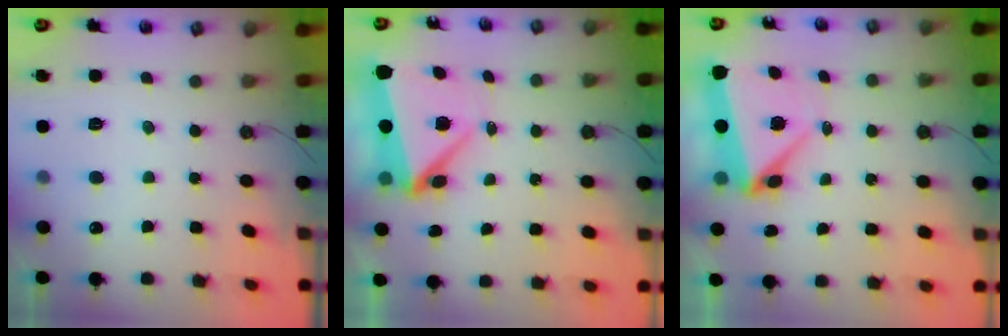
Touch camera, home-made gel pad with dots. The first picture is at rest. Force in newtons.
{"total": 5.5, "press": 5.3, "slide": 1.4}
{"total": 6.2, "press": 6.2, "slide": 0.2}